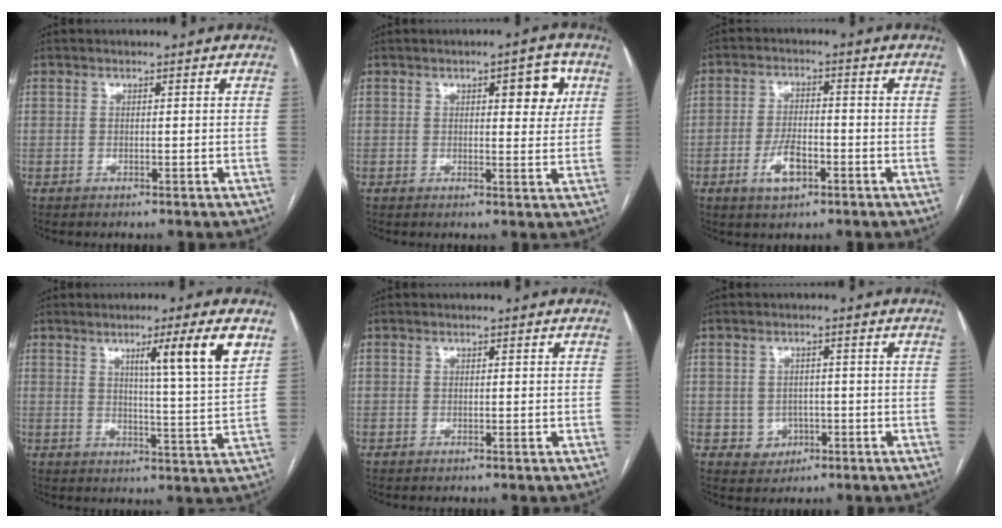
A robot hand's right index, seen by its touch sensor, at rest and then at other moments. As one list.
[{"total": 5.8, "force": [2.3, 1.9, 4.9], "torque": [-0.055, 0.004, 0.027]}, {"total": 5.5, "force": [-2.4, 2.4, 4.3], "torque": [-0.082, 0.003, -0.041]}, {"total": 10.0, "force": [4.9, -1.3, 8.7], "torque": [-0.125, -0.008, 0.073]}, {"total": 0.0}, {"total": 3.5, "force": [-0.8, 3.3, 0.7], "torque": [0.001, 0.008, -0.003]}]